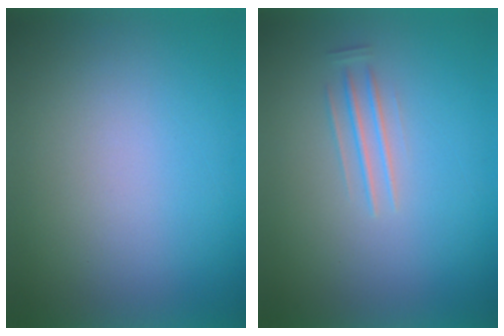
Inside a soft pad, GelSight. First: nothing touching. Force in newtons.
{"total": 1.2}